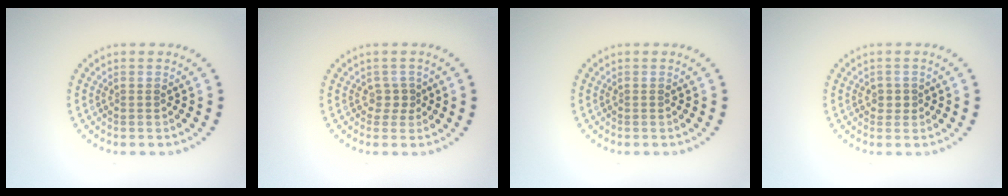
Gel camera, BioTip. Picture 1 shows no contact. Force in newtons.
{"total": 1.3, "press": 0.9, "slide": 0.9}
{"total": 0.0}
{"total": 1.1, "press": 1.0, "slide": 0.5}